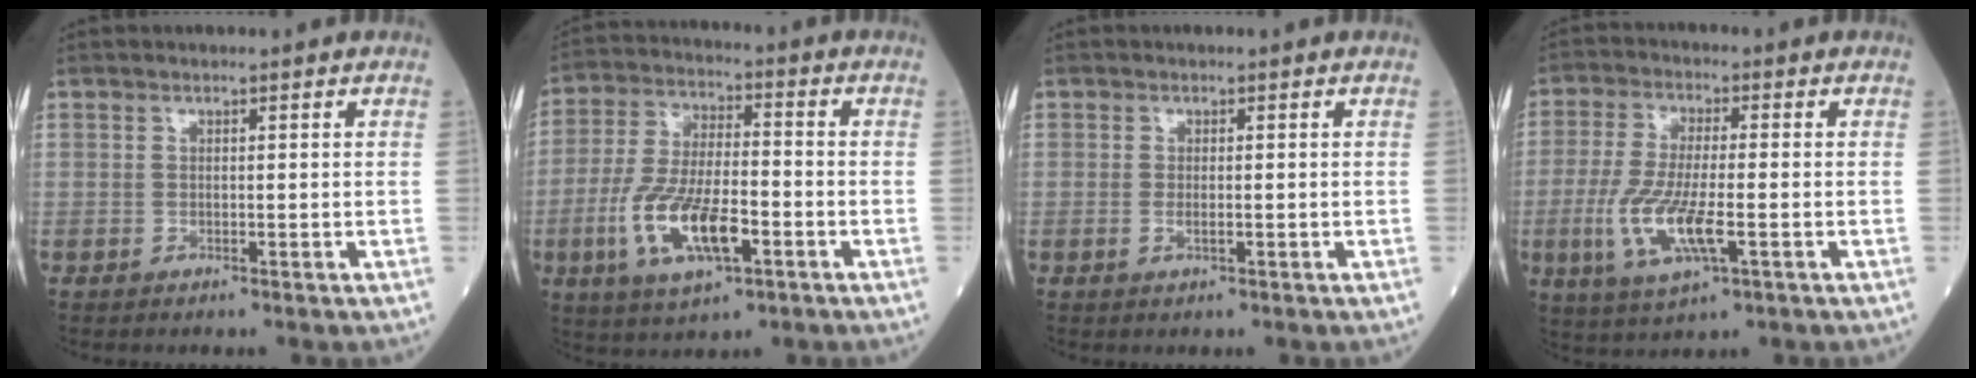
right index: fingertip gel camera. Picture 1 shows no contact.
{"total": 13.9, "force": [-4.9, 4.6, 12.1], "torque": [-0.255, -0.005, -0.087]}
{"total": 1.8, "force": [-0.4, 0.9, 1.5], "torque": [-0.039, 0.000, -0.005]}
{"total": 11.1, "force": [-3.1, 2.9, 10.2], "torque": [-0.223, -0.015, -0.052]}